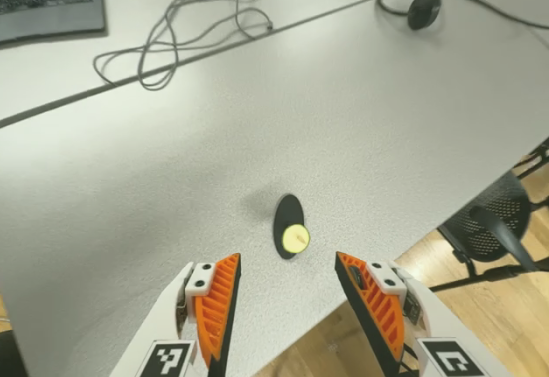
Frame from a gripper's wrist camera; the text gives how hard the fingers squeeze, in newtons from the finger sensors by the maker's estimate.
{"total": 0.0}